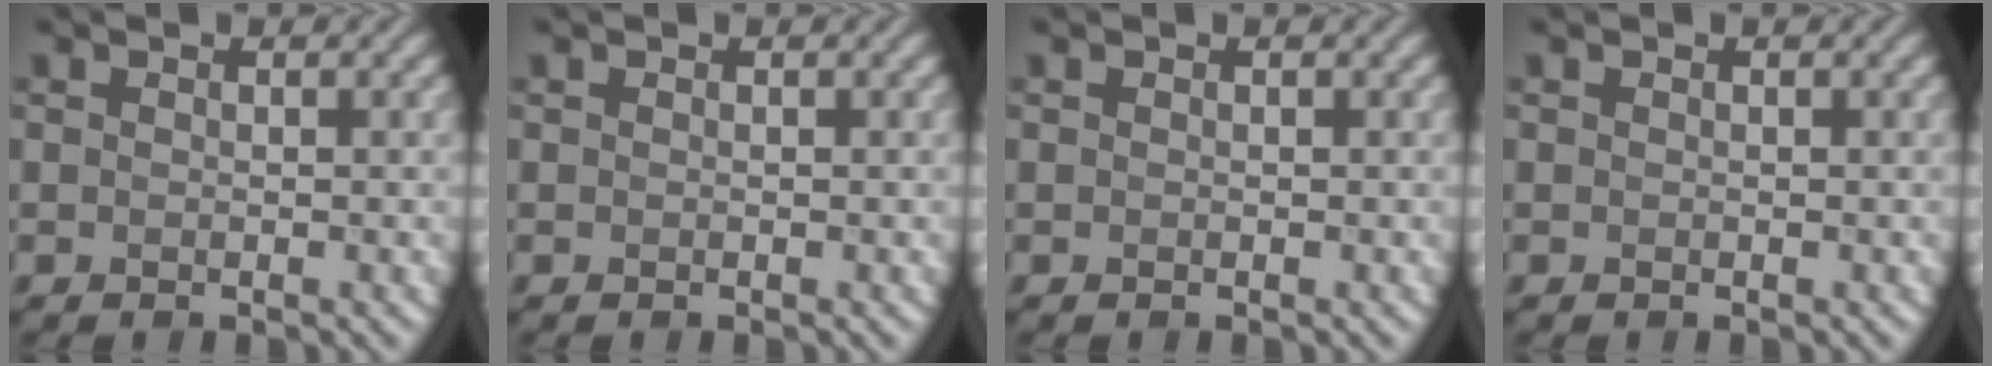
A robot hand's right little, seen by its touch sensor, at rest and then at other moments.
{"total": 0.0}
{"total": 0.0}
{"total": 0.0}